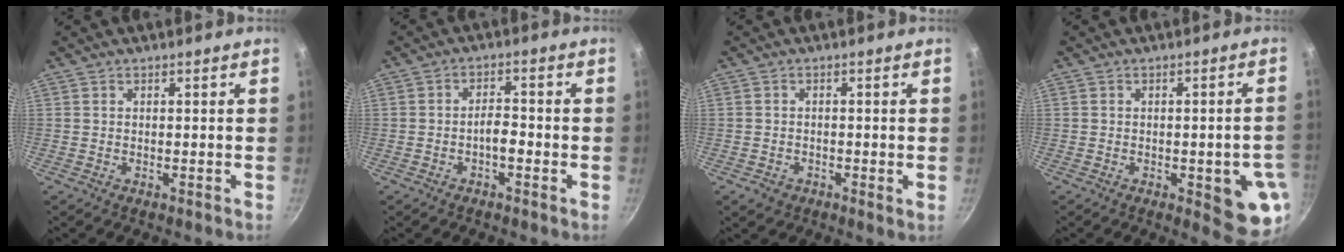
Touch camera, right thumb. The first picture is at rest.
{"total": 3.1, "force": [-1.5, 1.2, 2.5], "torque": [-0.035, 0.020, -0.027]}
{"total": 2.7, "force": [-1.0, 1.8, 1.7], "torque": [-0.032, 0.000, -0.019]}
{"total": 10.4, "force": [-2.7, 3.5, 9.4], "torque": [-0.080, 0.005, -0.029]}